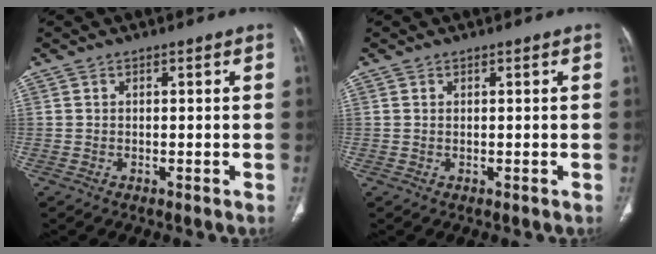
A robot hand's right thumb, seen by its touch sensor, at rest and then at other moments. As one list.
[{"total": 0.0}]